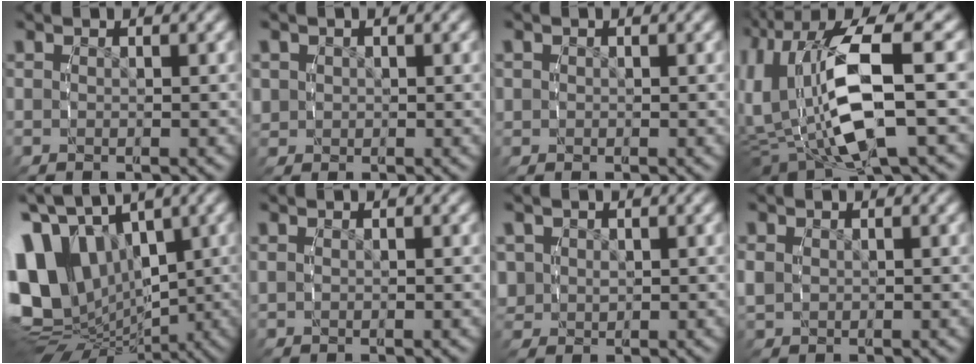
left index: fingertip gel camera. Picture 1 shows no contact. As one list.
[{"total": 2.2, "force": [-0.1, 2.1, 0.7], "torque": [-0.035, -0.011, 0.006]}, {"total": 1.0, "force": [-0.2, 1.0, 0.2], "torque": [-0.015, -0.005, 0.002]}, {"total": 10.9, "force": [-2.7, 6.8, 8.0], "torque": [-0.184, -0.028, -0.043]}, {"total": 16.9, "force": [-1.4, 12.9, 10.8], "torque": [-0.244, -0.051, -0.015]}, {"total": 0.0}, {"total": 3.1, "force": [-0.1, 2.9, 1.0], "torque": [-0.051, -0.020, 0.009]}, {"total": 1.6, "force": [-0.1, 1.5, 0.5], "torque": [-0.024, -0.005, 0.005]}]